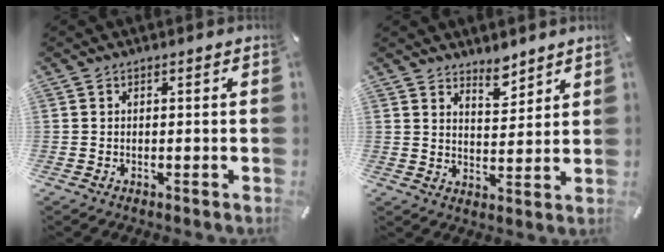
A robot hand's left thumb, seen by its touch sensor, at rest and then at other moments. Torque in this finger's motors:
{"motor_torque": [0.81, -0.18, 0.38, -0.41, 0.04]}